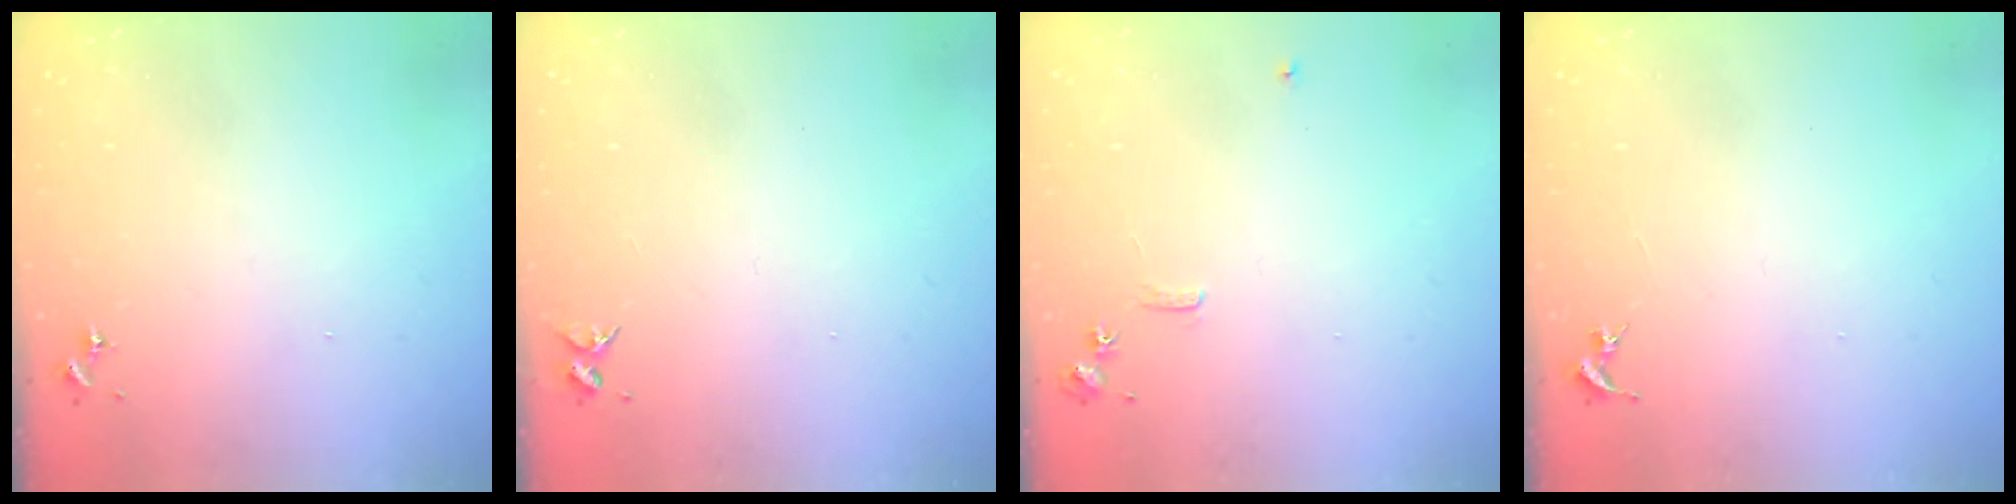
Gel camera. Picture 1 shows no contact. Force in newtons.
{"total": 3.7, "press": 3.6, "slide": 0.4}
{"total": 5.9, "press": 5.9, "slide": 0.7}
{"total": 0.0}